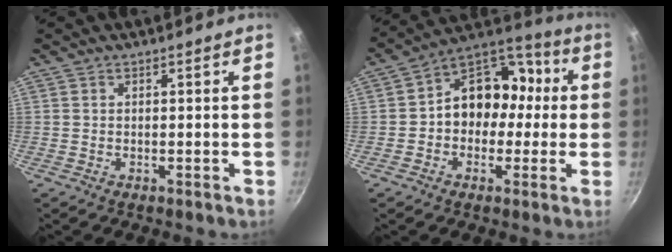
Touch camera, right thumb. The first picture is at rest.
{"total": 14.7, "force": [0.2, 10.7, 10.0], "torque": [-0.100, 0.045, -0.012]}